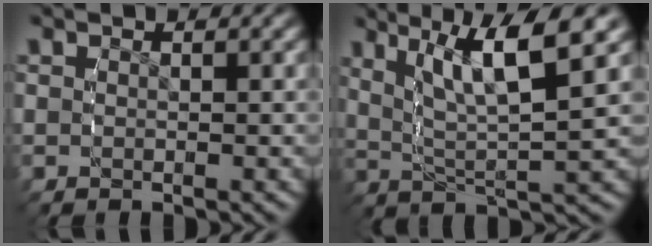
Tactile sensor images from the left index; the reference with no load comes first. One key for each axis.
{"total": 7.6, "fx": 3.3, "fy": 2.6, "fz": 6.3, "tx": -0.107, "ty": 0.008, "tz": 0.049}